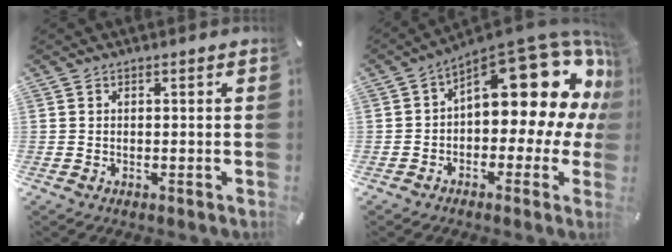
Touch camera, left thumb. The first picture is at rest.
{"total": 18.5, "force": [8.6, 8.7, 13.8], "torque": [-0.167, -0.081, 0.139]}